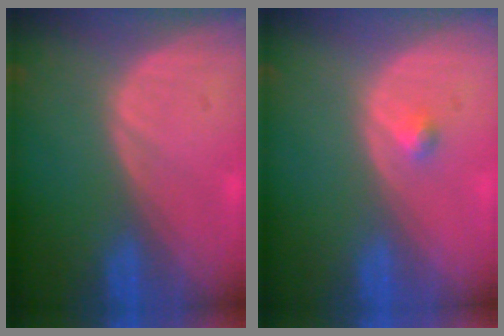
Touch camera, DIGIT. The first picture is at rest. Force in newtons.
{"total": 1.3, "press": 1.1, "slide": 0.7}